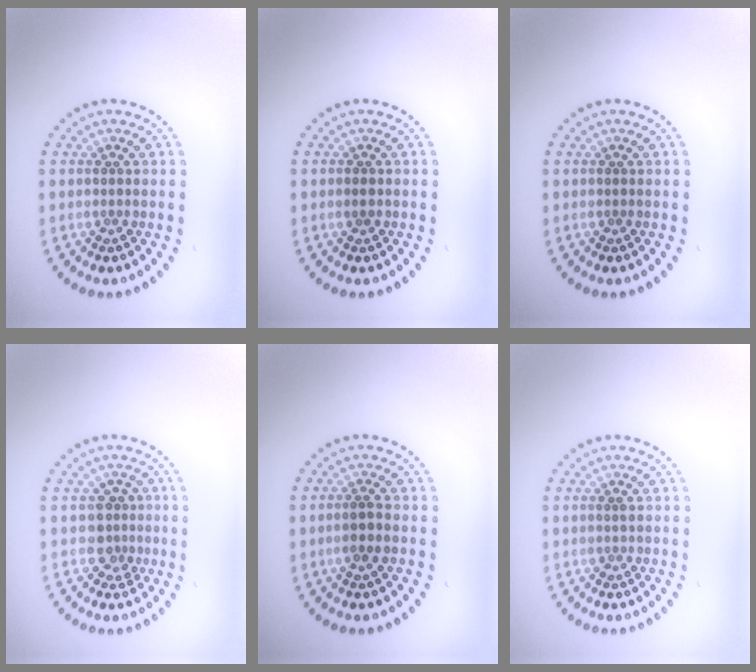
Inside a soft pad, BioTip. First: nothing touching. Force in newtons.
{"total": 0.9, "press": 0.9, "slide": 0.3}
{"total": 0.0}
{"total": 2.2, "press": 1.9, "slide": 1.2}
{"total": 1.5, "press": 1.3, "slide": 0.7}
{"total": 0.7, "press": 0.7, "slide": 0.1}